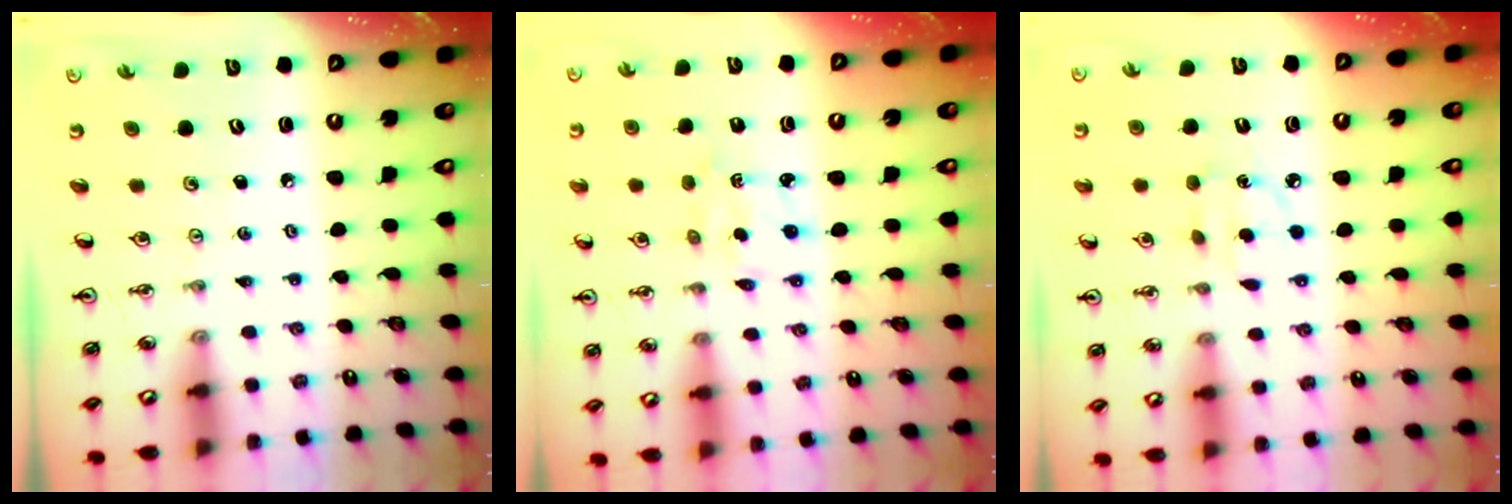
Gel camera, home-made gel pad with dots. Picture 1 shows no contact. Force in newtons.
{"total": 2.4, "press": 2.4, "slide": 0.3}
{"total": 7.3, "press": 7.3, "slide": 0.7}